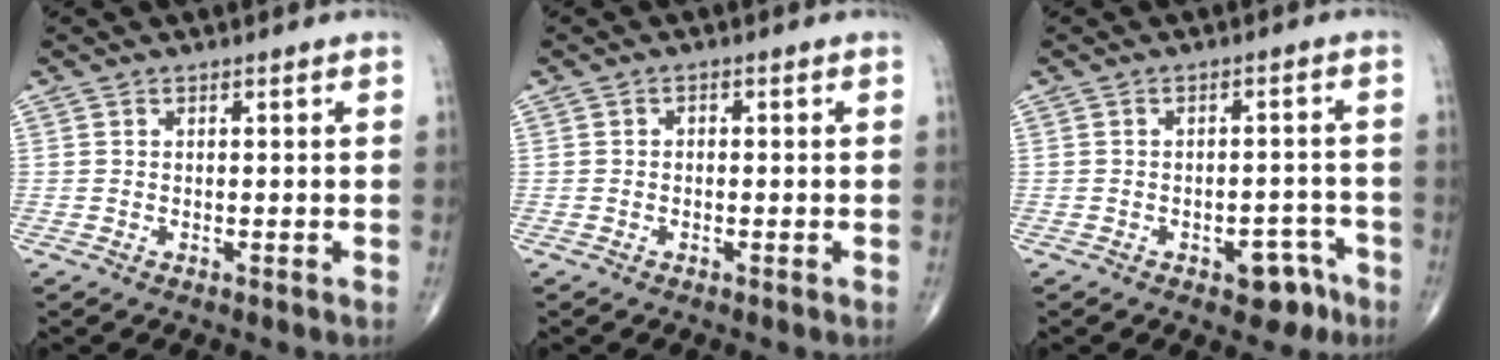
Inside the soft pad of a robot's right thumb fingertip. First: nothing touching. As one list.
[{"total": 0.9, "force": [-0.1, 0.7, 0.6], "torque": [-0.007, 0.005, -0.004]}, {"total": 5.6, "force": [-3.3, 3.2, 3.3], "torque": [-0.018, 0.032, -0.037]}]